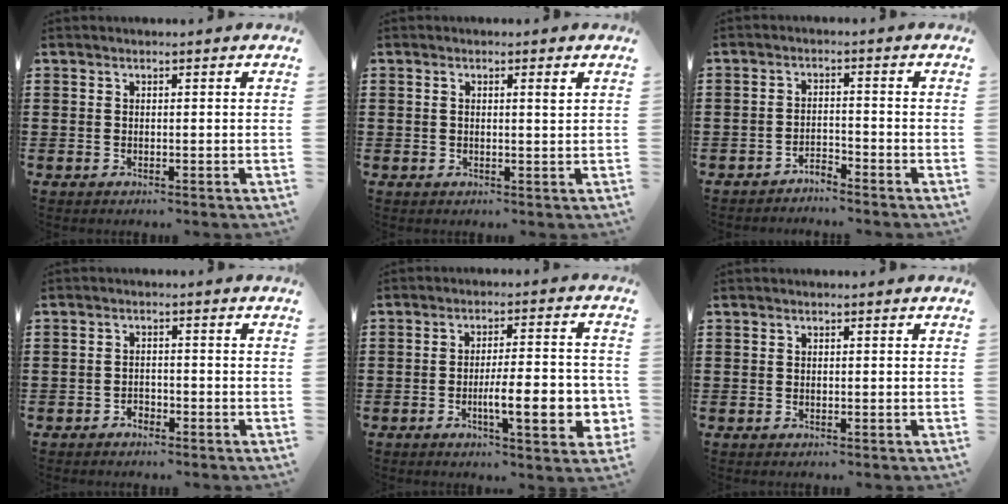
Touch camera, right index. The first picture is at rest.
{"total": 1.4, "force": [0.5, 0.2, 1.3], "torque": [-0.017, 0.000, 0.005]}
{"total": 2.6, "force": [-2.6, 0.1, -0.1], "torque": [-0.006, 0.004, -0.055]}
{"total": 1.5, "force": [-1.3, 0.7, 0.2], "torque": [-0.009, 0.000, -0.028]}
{"total": 10.0, "force": [-2.7, 2.5, 9.3], "torque": [-0.140, -0.007, -0.045]}
{"total": 0.0}